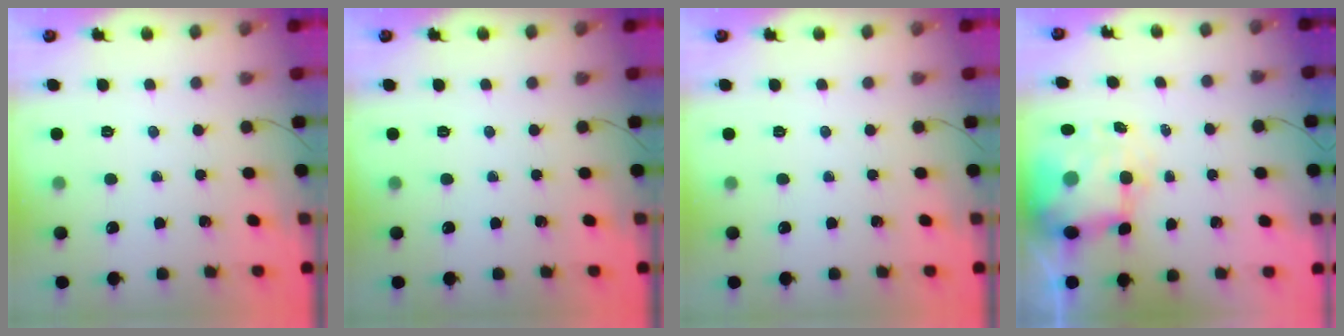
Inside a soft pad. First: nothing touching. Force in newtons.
{"total": 0.0}
{"total": 0.0}
{"total": 8.1, "press": 8.0, "slide": 1.4}